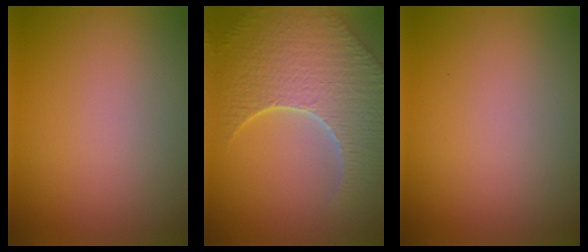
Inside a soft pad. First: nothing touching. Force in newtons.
{"total": 8.7, "press": 6.2, "slide": 6.2}
{"total": 0.0}